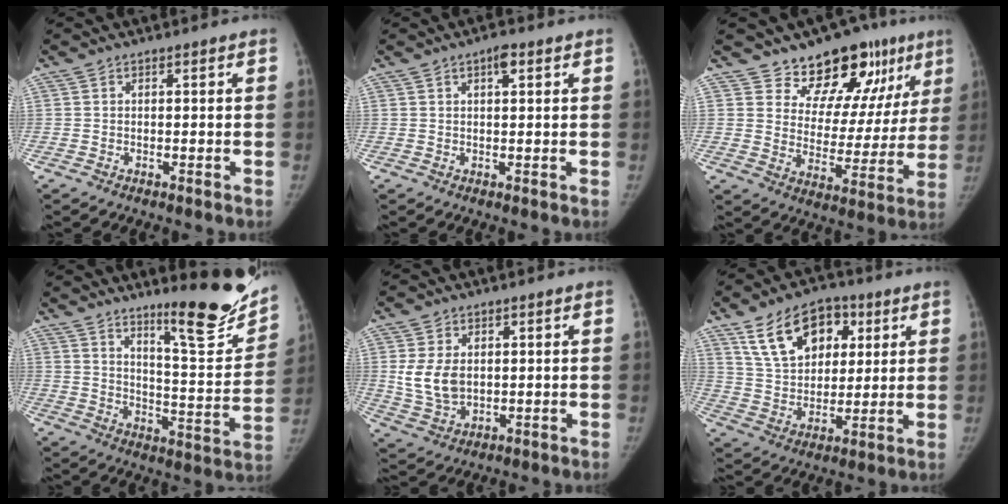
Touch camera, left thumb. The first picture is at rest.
{"total": 2.4, "force": [1.2, 0.9, 1.9], "torque": [-0.024, -0.001, 0.017]}
{"total": 16.4, "force": [11.4, 8.8, 7.9], "torque": [-0.036, -0.071, 0.160]}
{"total": 17.7, "force": [13.6, 2.5, 11.0], "torque": [-0.118, -0.115, 0.204]}
{"total": 7.9, "force": [1.1, 5.6, 5.6], "torque": [-0.094, -0.008, 0.034]}
{"total": 15.2, "force": [7.1, 10.1, 9.0], "torque": [-0.112, -0.018, 0.133]}